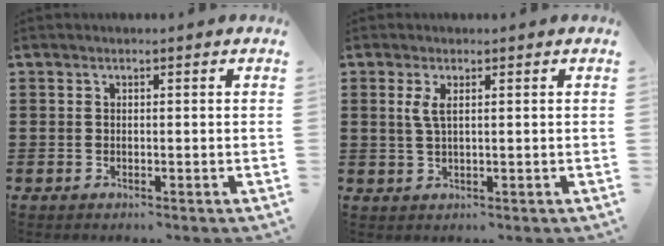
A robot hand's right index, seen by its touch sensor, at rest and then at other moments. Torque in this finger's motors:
{"motor_torque": [0.49, -0.11, 0.32, 0.10]}